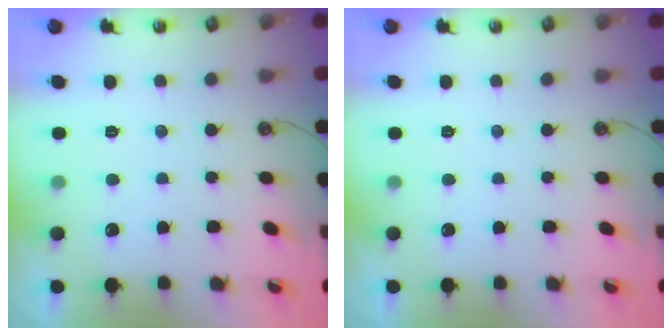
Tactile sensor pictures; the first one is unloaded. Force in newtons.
{"total": 0.0}